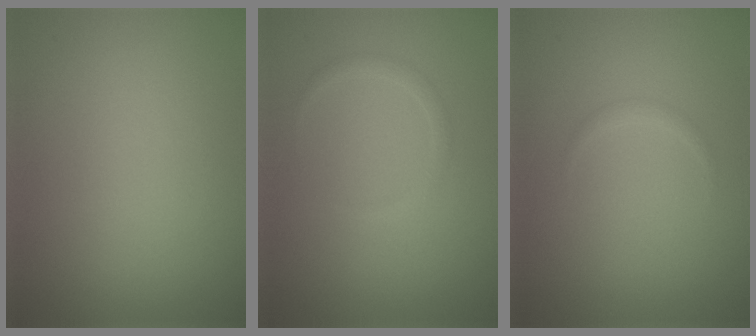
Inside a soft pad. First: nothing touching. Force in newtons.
{"total": 0.9, "press": 0.9, "slide": 0.1}
{"total": 0.6, "press": 0.6, "slide": 0.0}